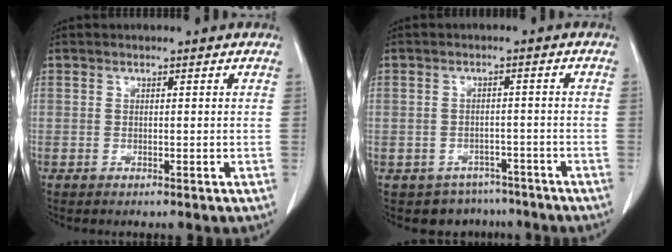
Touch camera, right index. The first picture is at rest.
{"total": 5.8, "force": [-4.4, 3.8, -0.2], "torque": [0.016, 0.020, -0.056]}